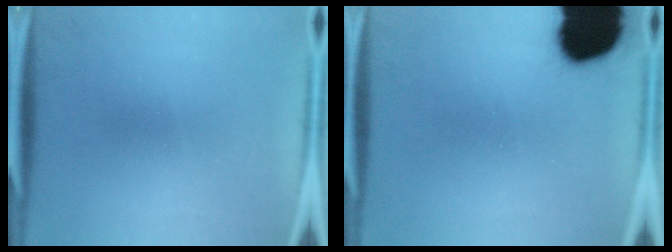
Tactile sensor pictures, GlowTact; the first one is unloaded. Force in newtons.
{"total": 17.8}